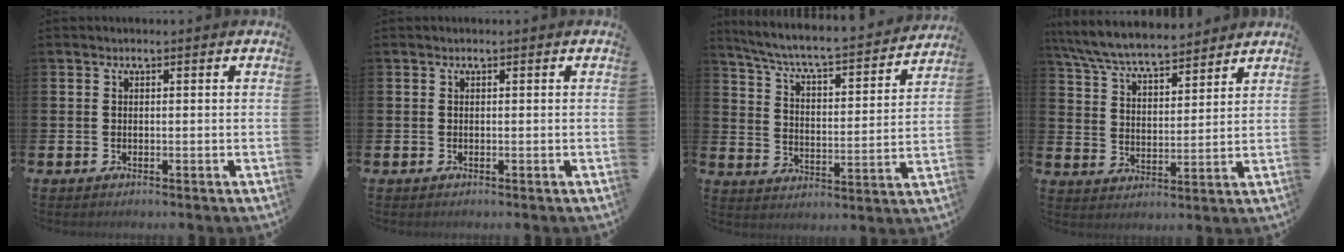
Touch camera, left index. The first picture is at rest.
{"total": 0.0}
{"total": 6.3, "force": [5.8, 0.6, 2.4], "torque": [-0.074, -0.048, 0.091]}
{"total": 7.3, "force": [6.9, 1.1, 2.1], "torque": [-0.072, -0.037, 0.124]}